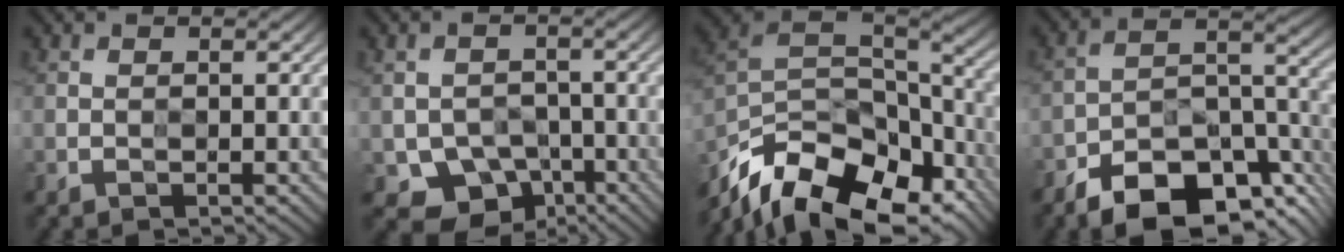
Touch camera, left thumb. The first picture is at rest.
{"total": 6.8, "force": [-3.2, 5.2, 3.0], "torque": [-0.050, -0.021, -0.051]}
{"total": 17.3, "force": [-11.8, 8.0, 9.9], "torque": [-0.241, -0.036, -0.182]}
{"total": 13.3, "force": [-8.7, 5.8, 8.2], "torque": [-0.138, -0.013, -0.154]}